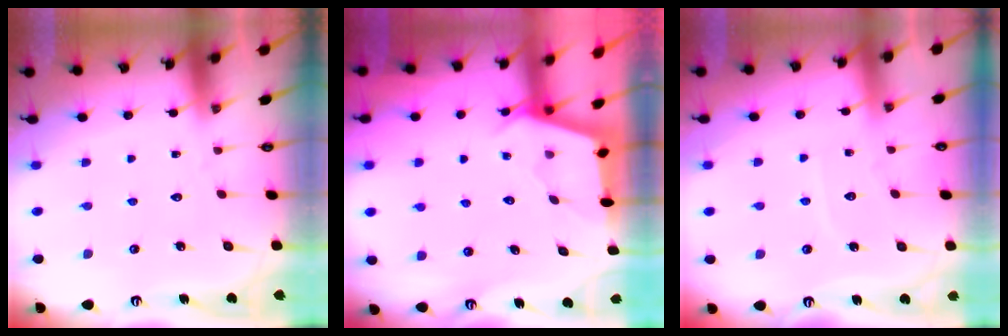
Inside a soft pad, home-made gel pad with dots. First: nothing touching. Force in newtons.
{"total": 2.7, "press": 2.6, "slide": 0.3}
{"total": 3.8, "press": 3.7, "slide": 0.4}